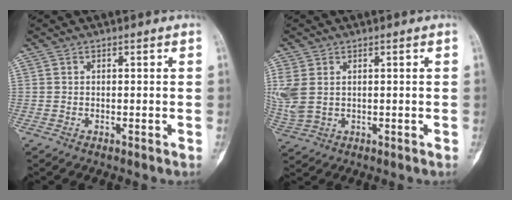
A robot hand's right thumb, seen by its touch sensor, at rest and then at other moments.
{"total": 7.1, "force": [1.3, 4.9, 5.0], "torque": [-0.139, 0.002, 0.039]}